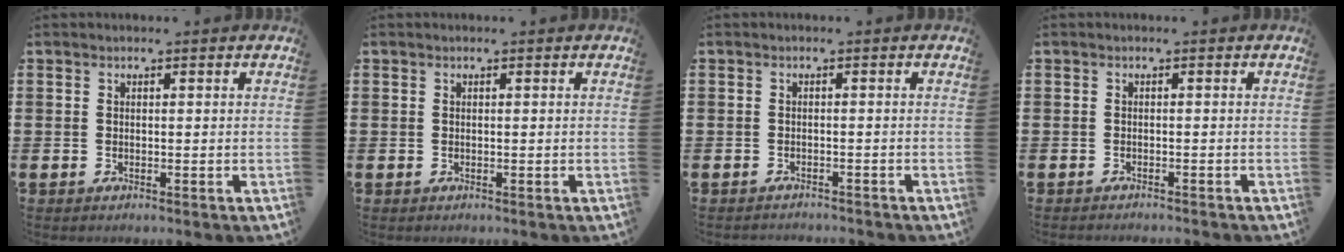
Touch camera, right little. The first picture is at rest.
{"total": 0.0}
{"total": 0.9, "force": [-0.9, 0.0, -0.1], "torque": [0.000, 0.002, -0.020]}
{"total": 0.6, "force": [-0.6, -0.1, 0.0], "torque": [0.001, -0.001, -0.014]}